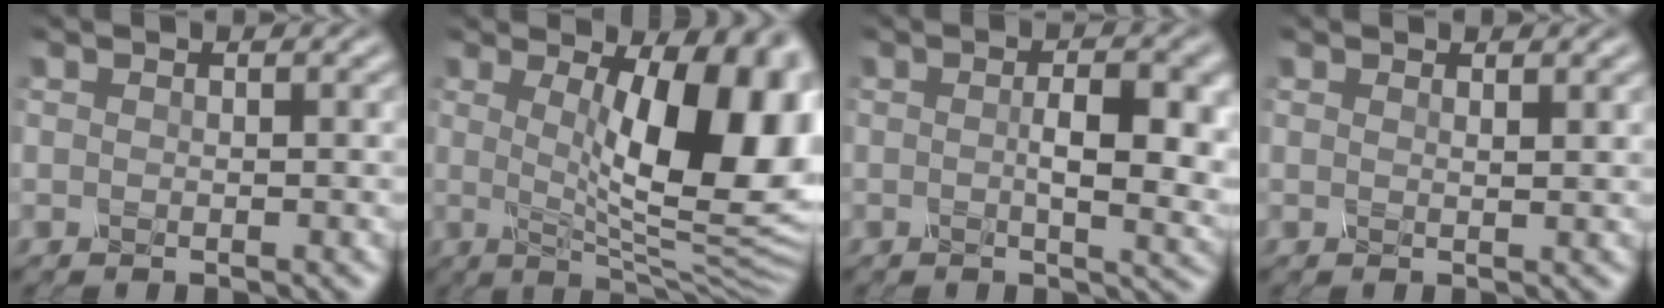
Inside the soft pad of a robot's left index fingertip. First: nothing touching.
{"total": 13.4, "force": [1.7, 4.7, 12.4], "torque": [-0.145, -0.003, 0.024]}
{"total": 6.2, "force": [-0.1, 2.2, 5.8], "torque": [-0.085, -0.008, 0.004]}
{"total": 0.7, "force": [0.6, 0.1, 0.3], "torque": [-0.008, -0.001, 0.012]}